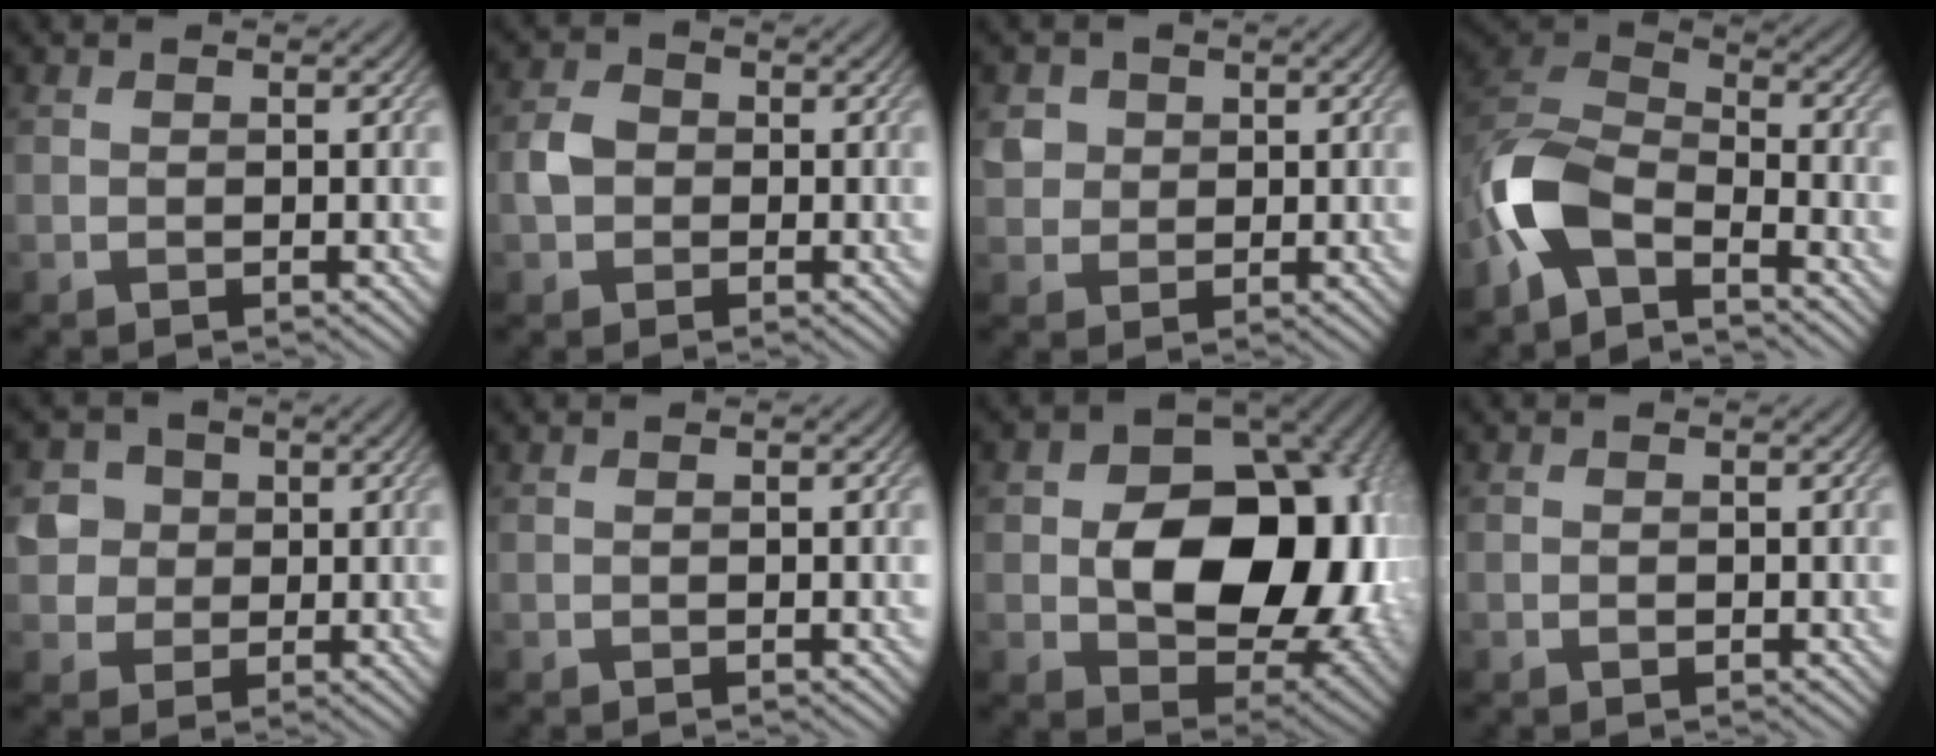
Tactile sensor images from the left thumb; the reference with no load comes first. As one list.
[{"total": 3.0, "force": [-0.4, 2.6, 1.4], "torque": [-0.034, 0.003, -0.014]}, {"total": 2.9, "force": [0.7, 2.7, 0.7], "torque": [-0.023, -0.003, 0.013]}, {"total": 10.3, "force": [-6.1, 4.5, 7.0], "torque": [-0.150, -0.001, -0.143]}, {"total": 4.8, "force": [0.7, 4.6, 1.4], "torque": [-0.048, 0.003, 0.005]}, {"total": 0.0}, {"total": 16.6, "force": [0.1, 11.7, 11.7], "torque": [-0.155, -0.021, 0.020]}, {"total": 0.6, "force": [-0.1, 0.4, 0.4], "torque": [-0.005, -0.004, -0.002]}]